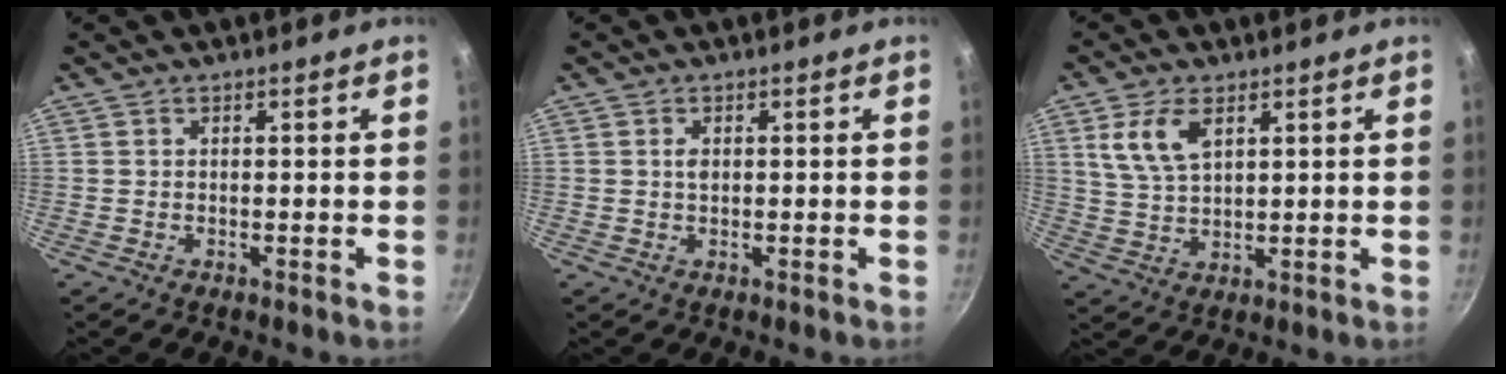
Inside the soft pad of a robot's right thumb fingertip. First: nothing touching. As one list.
[{"total": 1.3, "force": [0.3, 0.9, 1.0], "torque": [-0.015, 0.000, 0.005]}, {"total": 7.6, "force": [3.3, 3.9, 5.5], "torque": [-0.108, -0.009, 0.073]}]